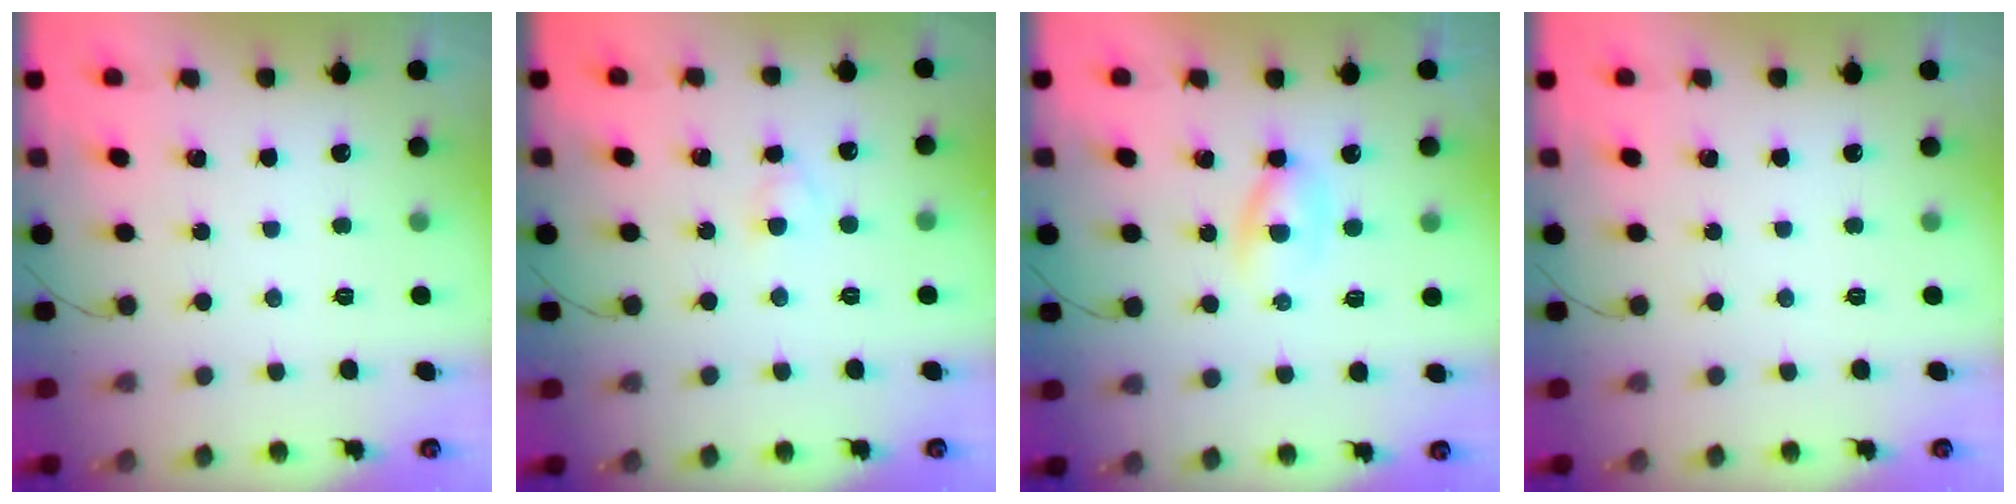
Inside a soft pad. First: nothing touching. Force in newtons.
{"total": 2.6, "press": 2.4, "slide": 1.1}
{"total": 3.3, "press": 3.1, "slide": 1.2}
{"total": 0.0}